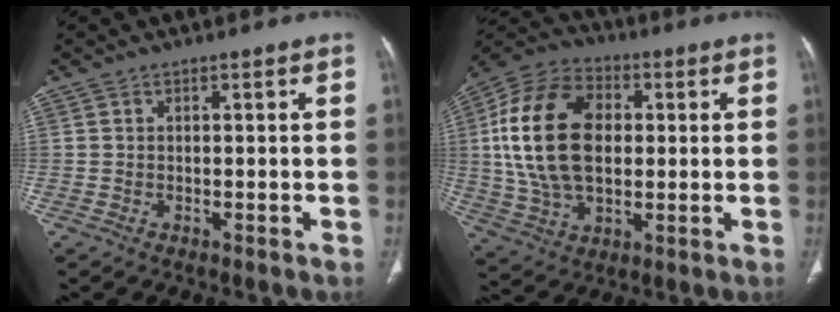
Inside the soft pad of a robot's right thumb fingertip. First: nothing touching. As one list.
[{"total": 21.0, "force": [2.3, 13.5, 15.9], "torque": [-0.294, 0.012, 0.042]}]